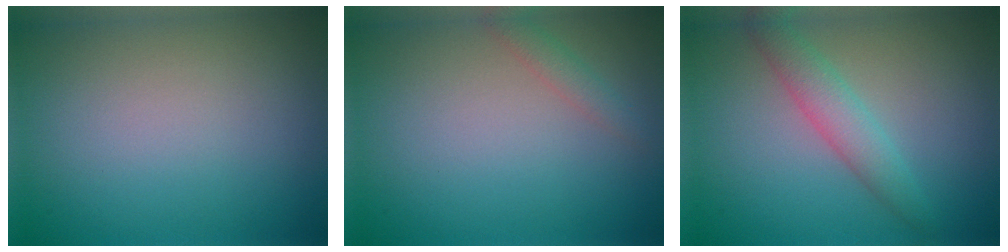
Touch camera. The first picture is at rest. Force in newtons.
{"total": 1.3, "press": 1.3, "slide": 0.1}
{"total": 2.9, "press": 2.9, "slide": 0.1}